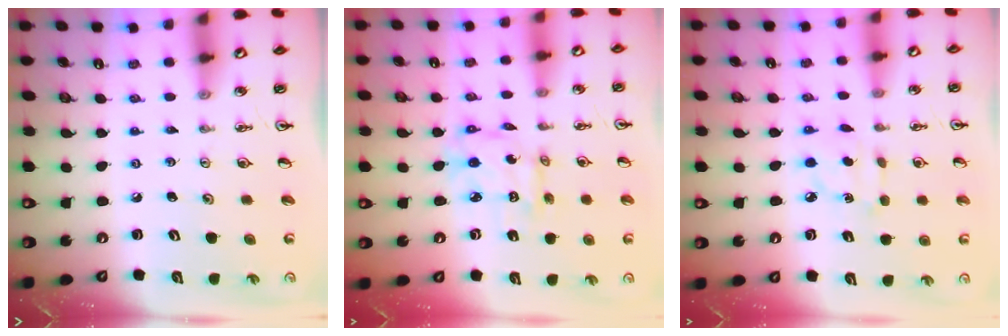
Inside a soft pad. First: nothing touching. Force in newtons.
{"total": 7.3, "press": 7.3, "slide": 0.5}
{"total": 2.8, "press": 2.8, "slide": 0.4}